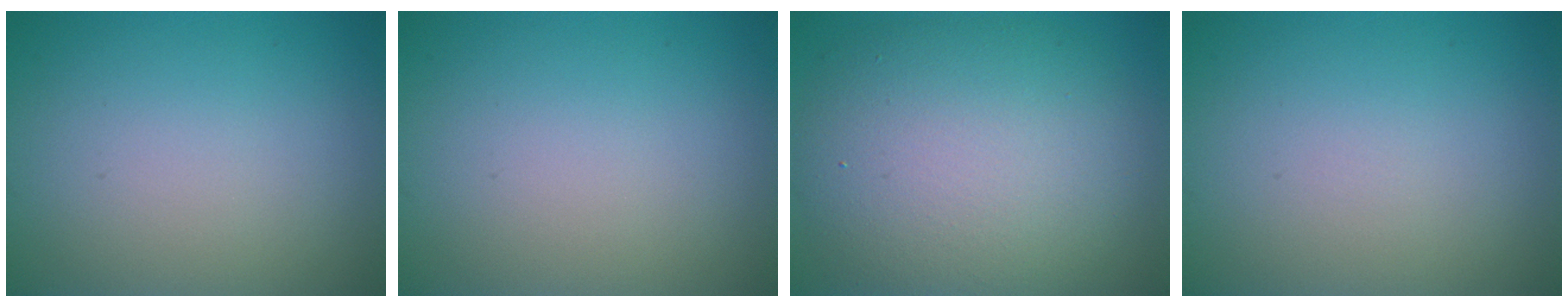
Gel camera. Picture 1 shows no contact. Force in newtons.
{"total": 0.0}
{"total": 10.4, "press": 10.3, "slide": 1.1}
{"total": 0.0}